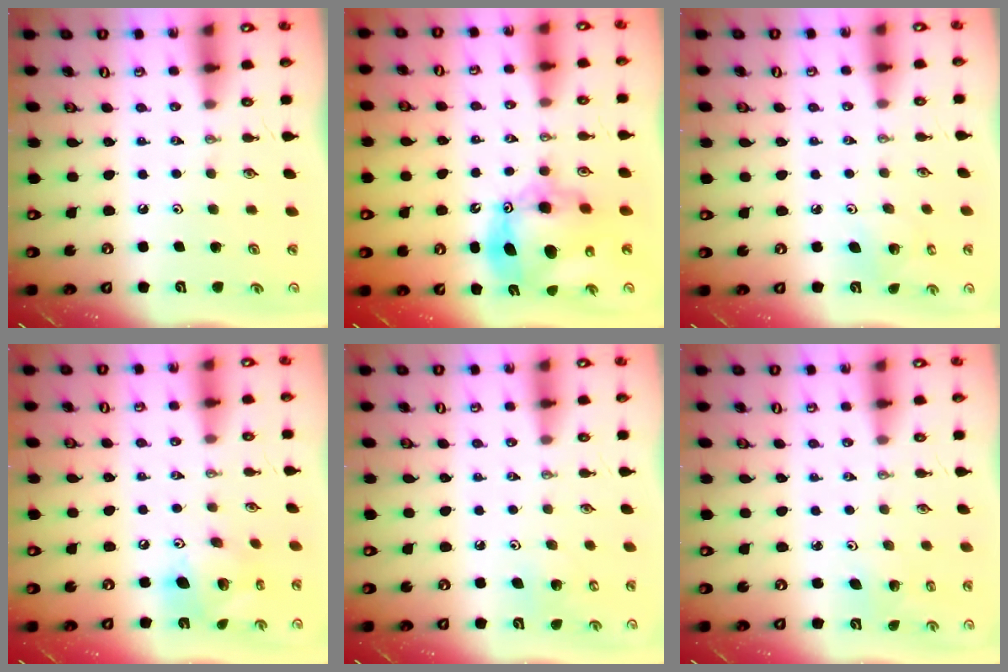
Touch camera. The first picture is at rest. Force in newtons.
{"total": 15.4, "press": 15.3, "slide": 1.6}
{"total": 2.9, "press": 2.9, "slide": 0.2}
{"total": 13.5, "press": 13.4, "slide": 1.2}
{"total": 4.1, "press": 4.1, "slide": 0.4}
{"total": 1.9, "press": 1.9, "slide": 0.1}